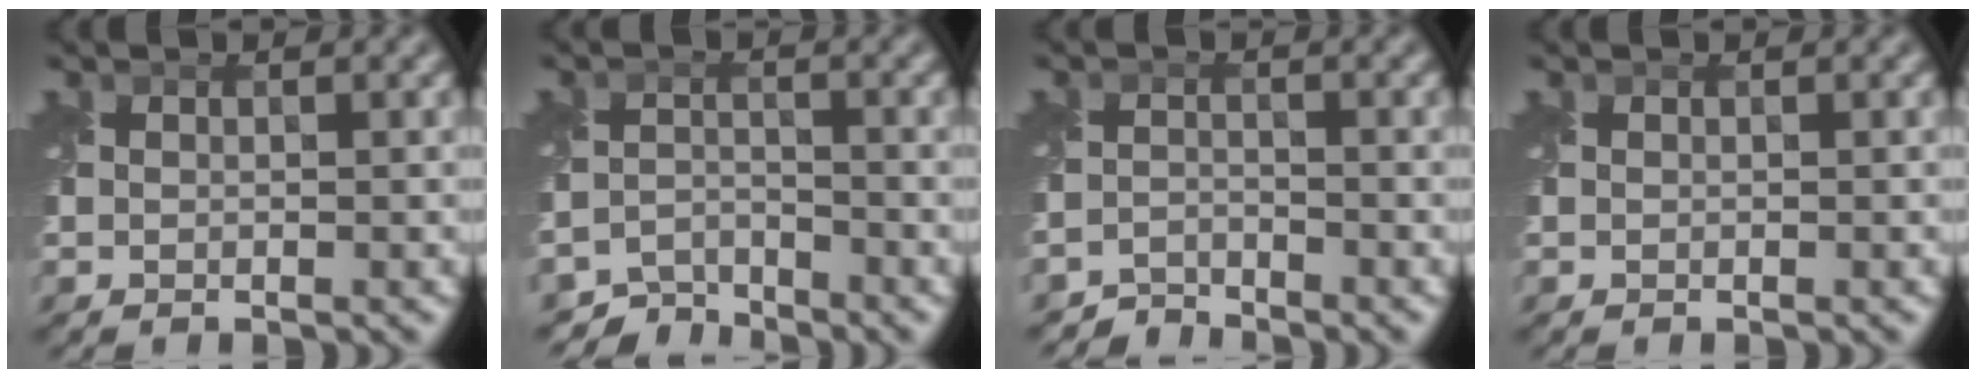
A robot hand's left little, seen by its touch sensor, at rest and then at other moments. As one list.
[{"total": 3.6, "force": [-3.5, 0.8, 0.0], "torque": [0.004, -0.007, -0.068]}, {"total": 2.3, "force": [-2.3, 0.2, -0.4], "torque": [0.010, 0.000, -0.050]}, {"total": 0.0}]